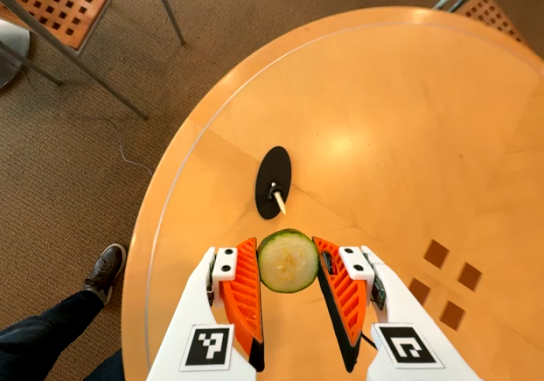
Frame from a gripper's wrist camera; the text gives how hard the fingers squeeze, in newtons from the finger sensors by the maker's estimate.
{"total": 7.8, "left": 7.4, "right": 8.2}